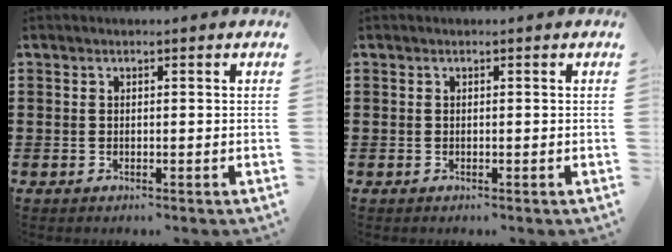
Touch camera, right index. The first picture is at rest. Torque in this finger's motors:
{"motor_torque": [-0.03, 0.03, 0.00, 0.00]}